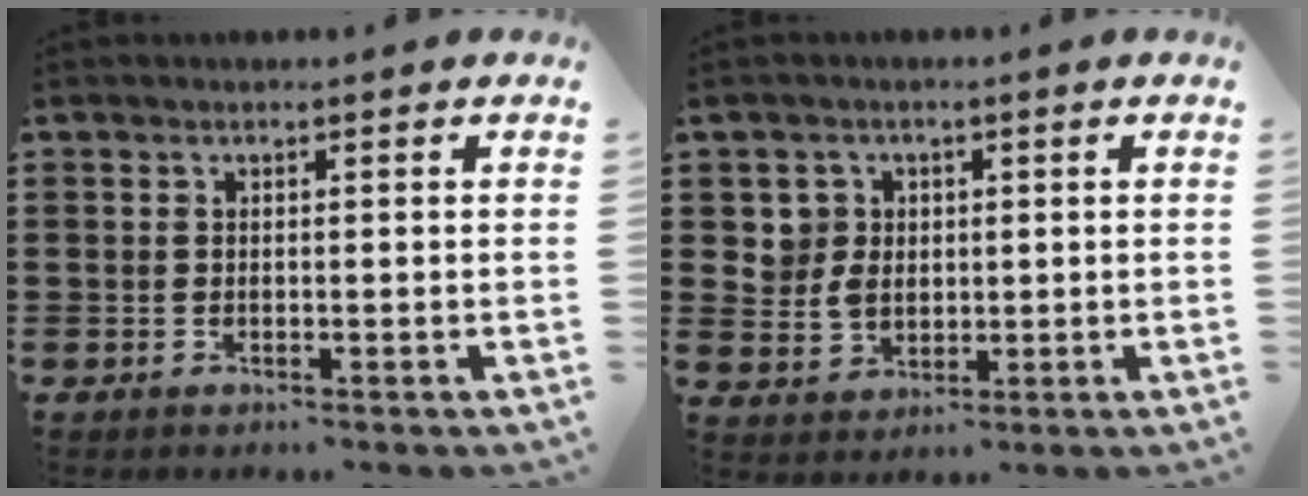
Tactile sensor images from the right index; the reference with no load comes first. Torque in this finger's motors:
{"motor_torque": [0.54, -0.02, 0.16, 0.05]}